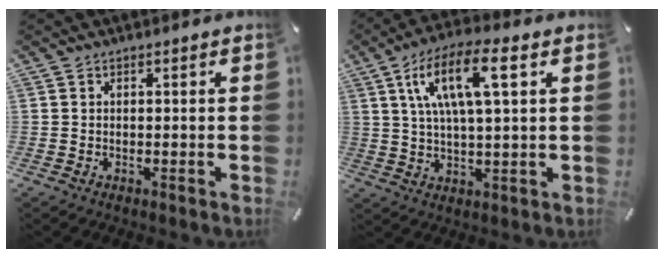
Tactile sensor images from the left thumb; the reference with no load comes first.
{"total": 12.6, "force": [4.7, 3.9, 11.0], "torque": [-0.221, 0.006, 0.077]}